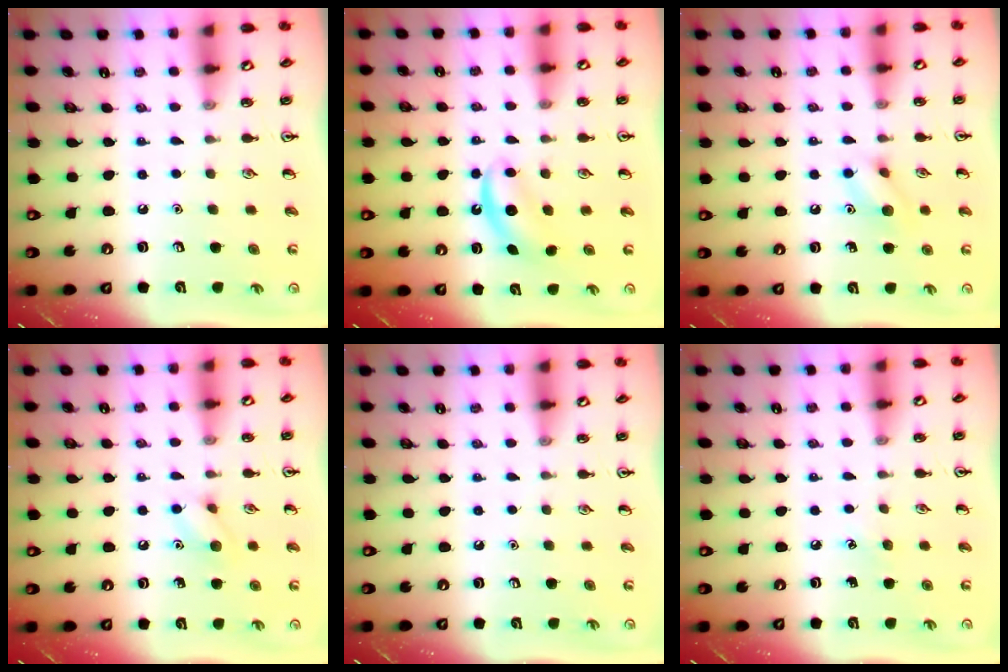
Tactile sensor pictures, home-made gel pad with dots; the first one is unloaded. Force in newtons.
{"total": 4.7, "press": 4.6, "slide": 0.7}
{"total": 8.3, "press": 8.3, "slide": 0.5}
{"total": 6.7, "press": 6.6, "slide": 0.9}
{"total": 0.0}
{"total": 3.0, "press": 2.8, "slide": 1.1}